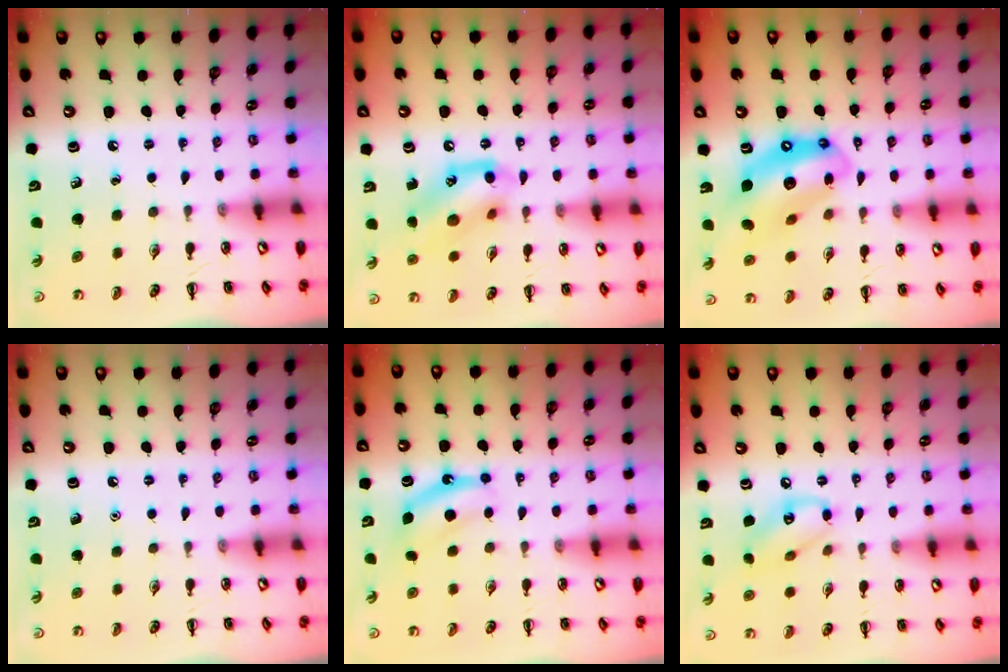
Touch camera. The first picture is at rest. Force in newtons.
{"total": 14.7, "press": 14.6, "slide": 1.2}
{"total": 14.4, "press": 13.9, "slide": 4.0}
{"total": 1.5, "press": 1.5, "slide": 0.1}
{"total": 6.9, "press": 6.7, "slide": 1.3}
{"total": 9.5, "press": 9.4, "slide": 1.3}